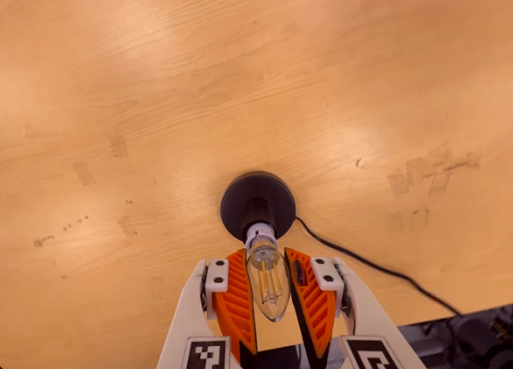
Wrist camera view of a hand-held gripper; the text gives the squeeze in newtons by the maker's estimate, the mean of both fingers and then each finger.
{"total": 11.4, "left": 10.8, "right": 12.1}